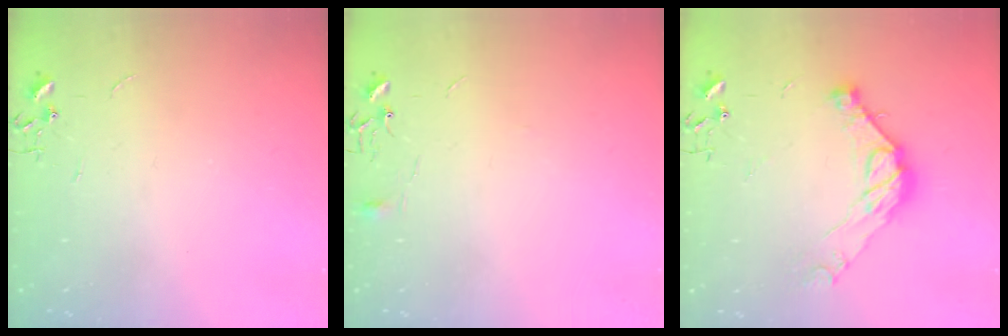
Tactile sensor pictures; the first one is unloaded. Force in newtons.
{"total": 4.0, "press": 4.0, "slide": 0.4}
{"total": 13.0, "press": 13.0, "slide": 0.8}